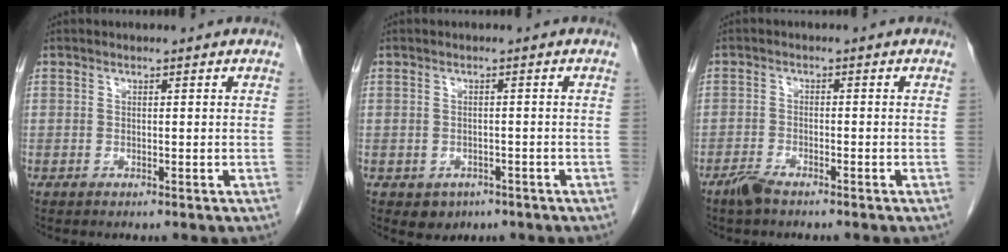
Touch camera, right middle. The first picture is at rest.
{"total": 2.8, "force": [-1.5, 2.2, 0.8], "torque": [-0.015, 0.003, -0.012]}
{"total": 2.8, "force": [-2.3, 0.6, 1.6], "torque": [-0.035, -0.003, -0.044]}